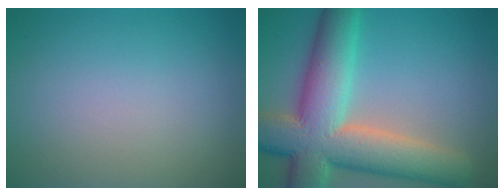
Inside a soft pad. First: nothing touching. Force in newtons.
{"total": 12.5, "press": 12.5, "slide": 1.1}